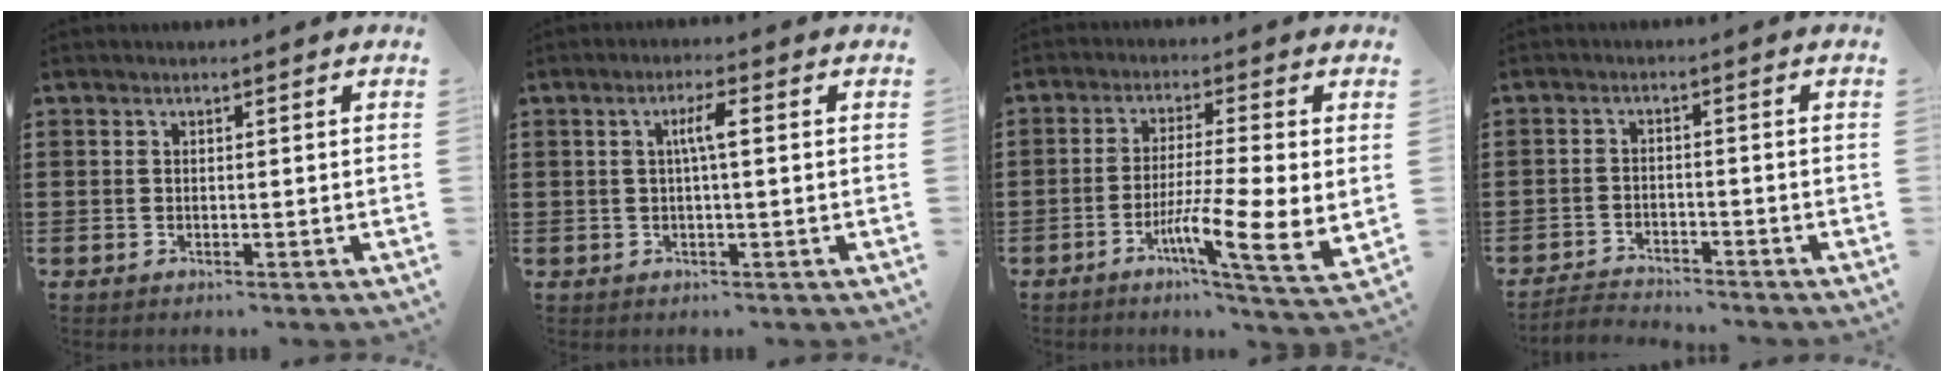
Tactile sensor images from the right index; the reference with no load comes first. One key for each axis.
{"total": 3.4, "fx": 0.3, "fy": 0.4, "fz": 3.3, "tx": -0.064, "ty": 0.003, "tz": 0.002}
{"total": 9.4, "fx": -2.2, "fy": 1.0, "fz": 9.1, "tx": -0.155, "ty": -0.019, "tz": -0.038}
{"total": 2.7, "fx": -2.7, "fy": 0.2, "fz": -0.1, "tx": -0.007, "ty": 0.000, "tz": -0.060}